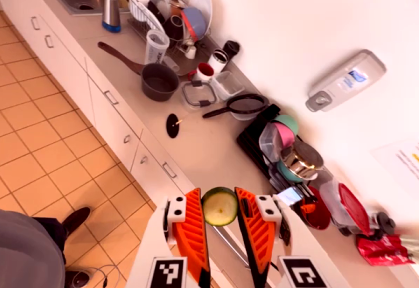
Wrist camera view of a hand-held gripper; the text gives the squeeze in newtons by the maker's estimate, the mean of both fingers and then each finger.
{"total": 9.5, "left": 9.1, "right": 9.9}